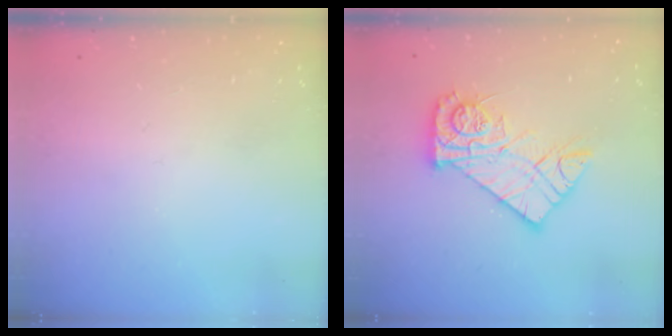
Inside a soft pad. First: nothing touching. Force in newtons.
{"total": 14.6, "press": 14.6, "slide": 1.4}